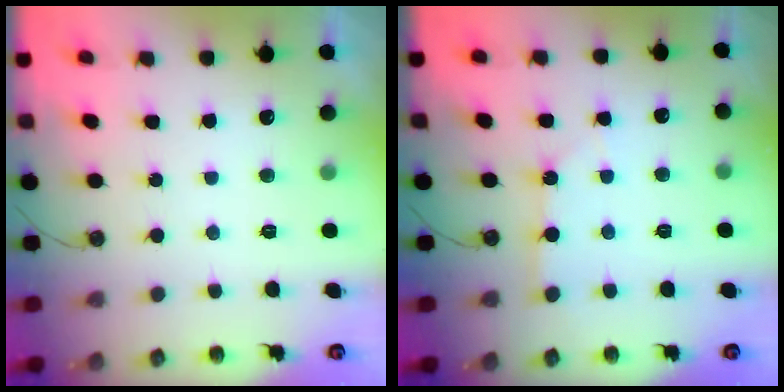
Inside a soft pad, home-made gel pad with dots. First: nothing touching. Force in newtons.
{"total": 2.1, "press": 2.1, "slide": 0.3}